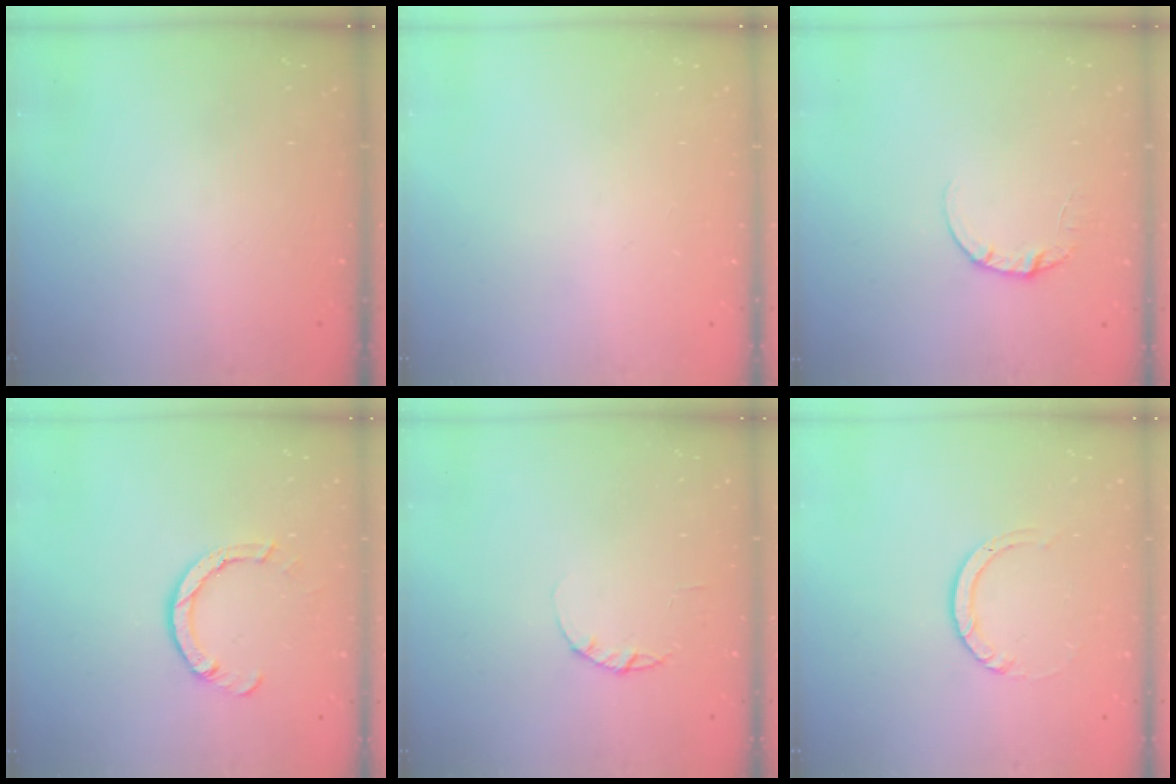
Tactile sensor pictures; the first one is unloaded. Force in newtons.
{"total": 0.0}
{"total": 3.6, "press": 3.6, "slide": 0.3}
{"total": 4.2, "press": 4.2, "slide": 0.1}
{"total": 2.2, "press": 2.2, "slide": 0.4}
{"total": 3.0, "press": 3.0, "slide": 0.3}